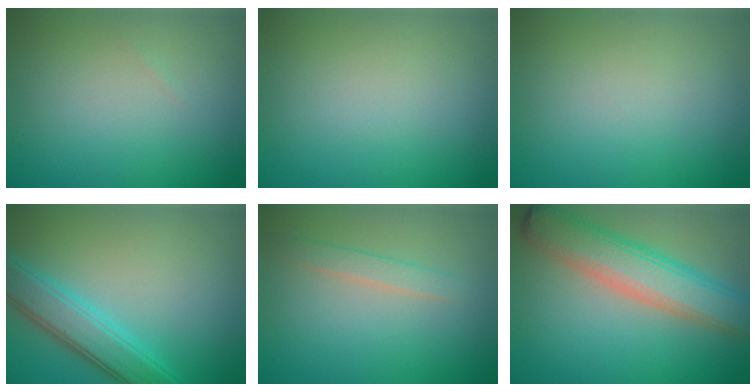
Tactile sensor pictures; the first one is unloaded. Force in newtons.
{"total": 0.0}
{"total": 0.0}
{"total": 4.4, "press": 4.4, "slide": 0.1}
{"total": 1.5, "press": 1.5, "slide": 0.0}
{"total": 6.7, "press": 6.7, "slide": 0.3}